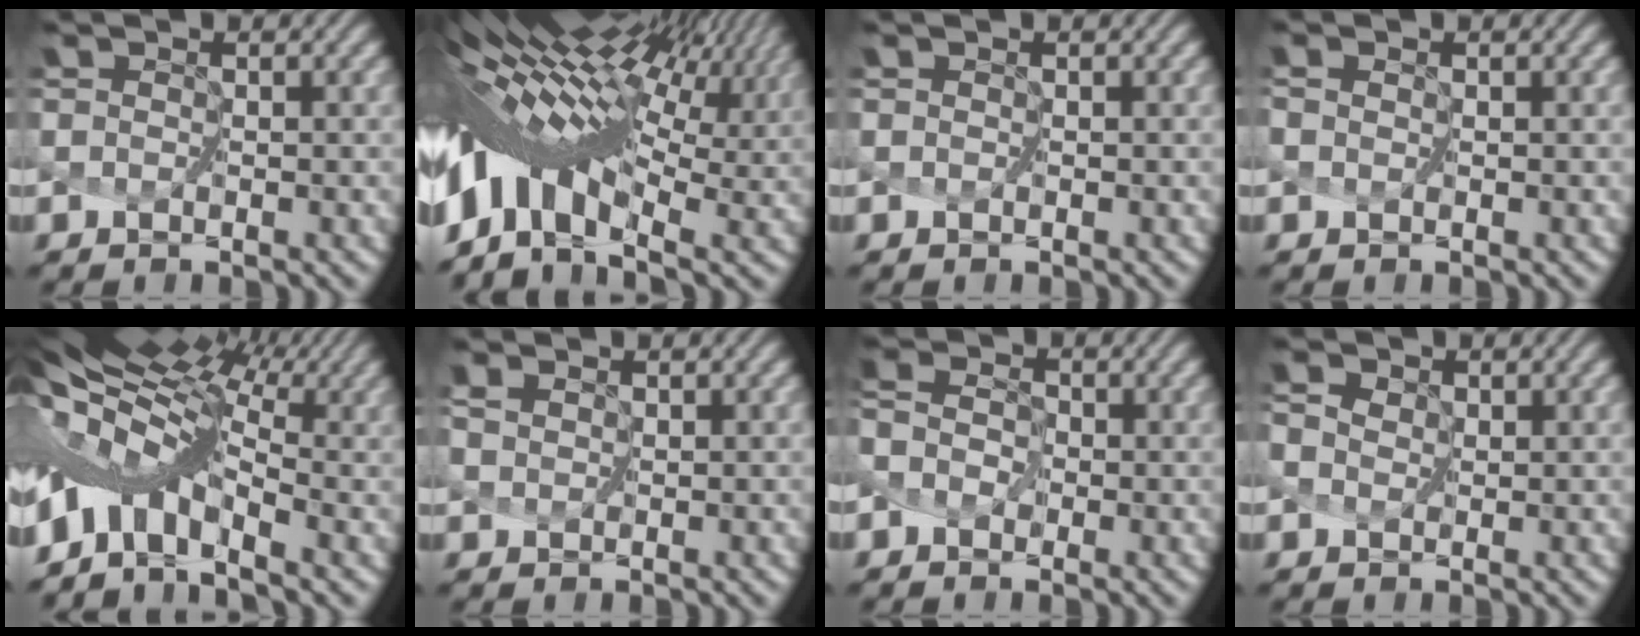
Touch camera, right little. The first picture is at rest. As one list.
[{"total": 13.8, "force": [3.8, 7.1, 11.2], "torque": [-0.203, 0.021, 0.074]}, {"total": 0.0}, {"total": 0.0}, {"total": 9.5, "force": [1.7, 5.3, 7.7], "torque": [-0.156, 0.009, 0.044]}, {"total": 0.5, "force": [0.4, 0.1, -0.3], "torque": [0.009, -0.002, 0.009]}, {"total": 1.8, "force": [0.5, 1.5, 0.8], "torque": [-0.006, 0.007, 0.005]}, {"total": 1.6, "force": [0.0, 1.3, 0.9], "torque": [-0.017, 0.005, -0.005]}]